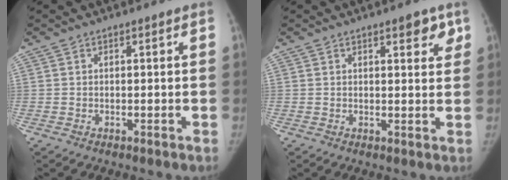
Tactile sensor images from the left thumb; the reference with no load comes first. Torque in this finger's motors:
{"motor_torque": [0.39, -0.21, 0.64, -0.20, 0.13]}